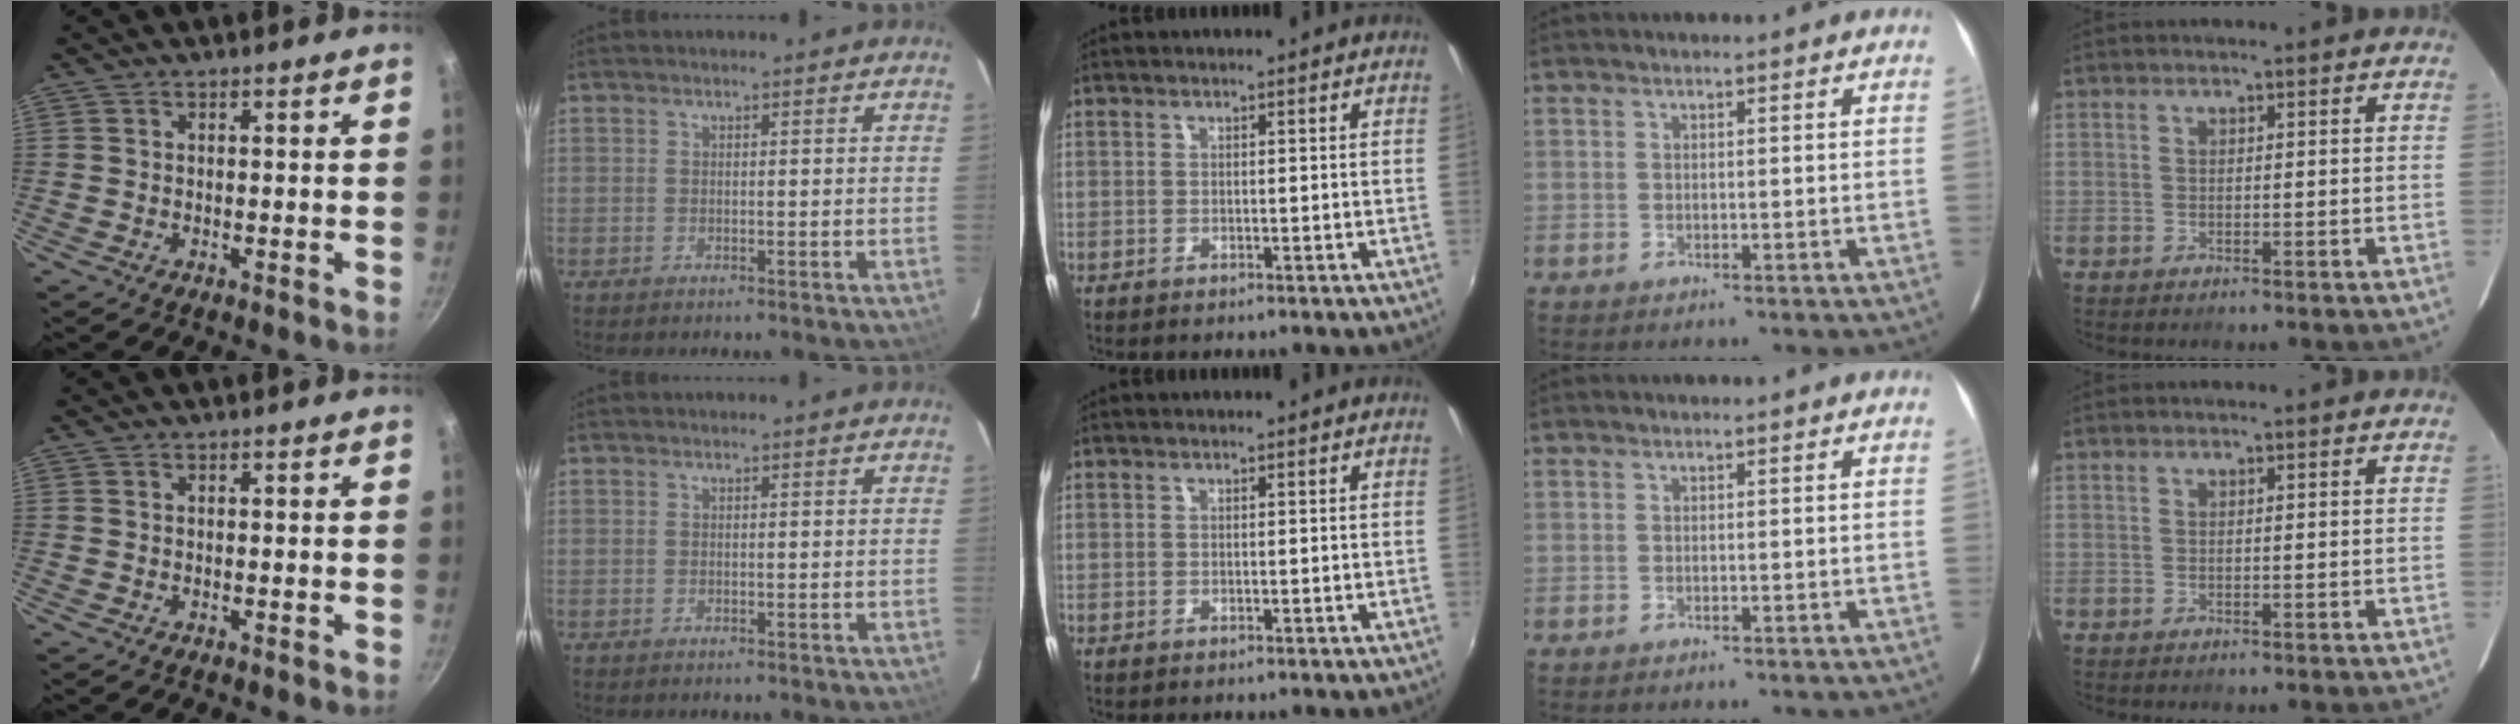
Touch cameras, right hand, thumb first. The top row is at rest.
{}